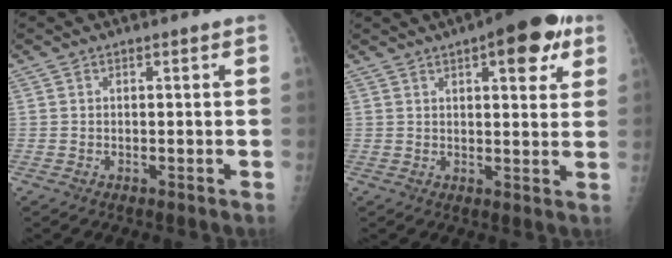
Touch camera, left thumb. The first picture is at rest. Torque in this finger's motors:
{"motor_torque": [0.30, 0.06, 1.04, -0.43, 0.05]}